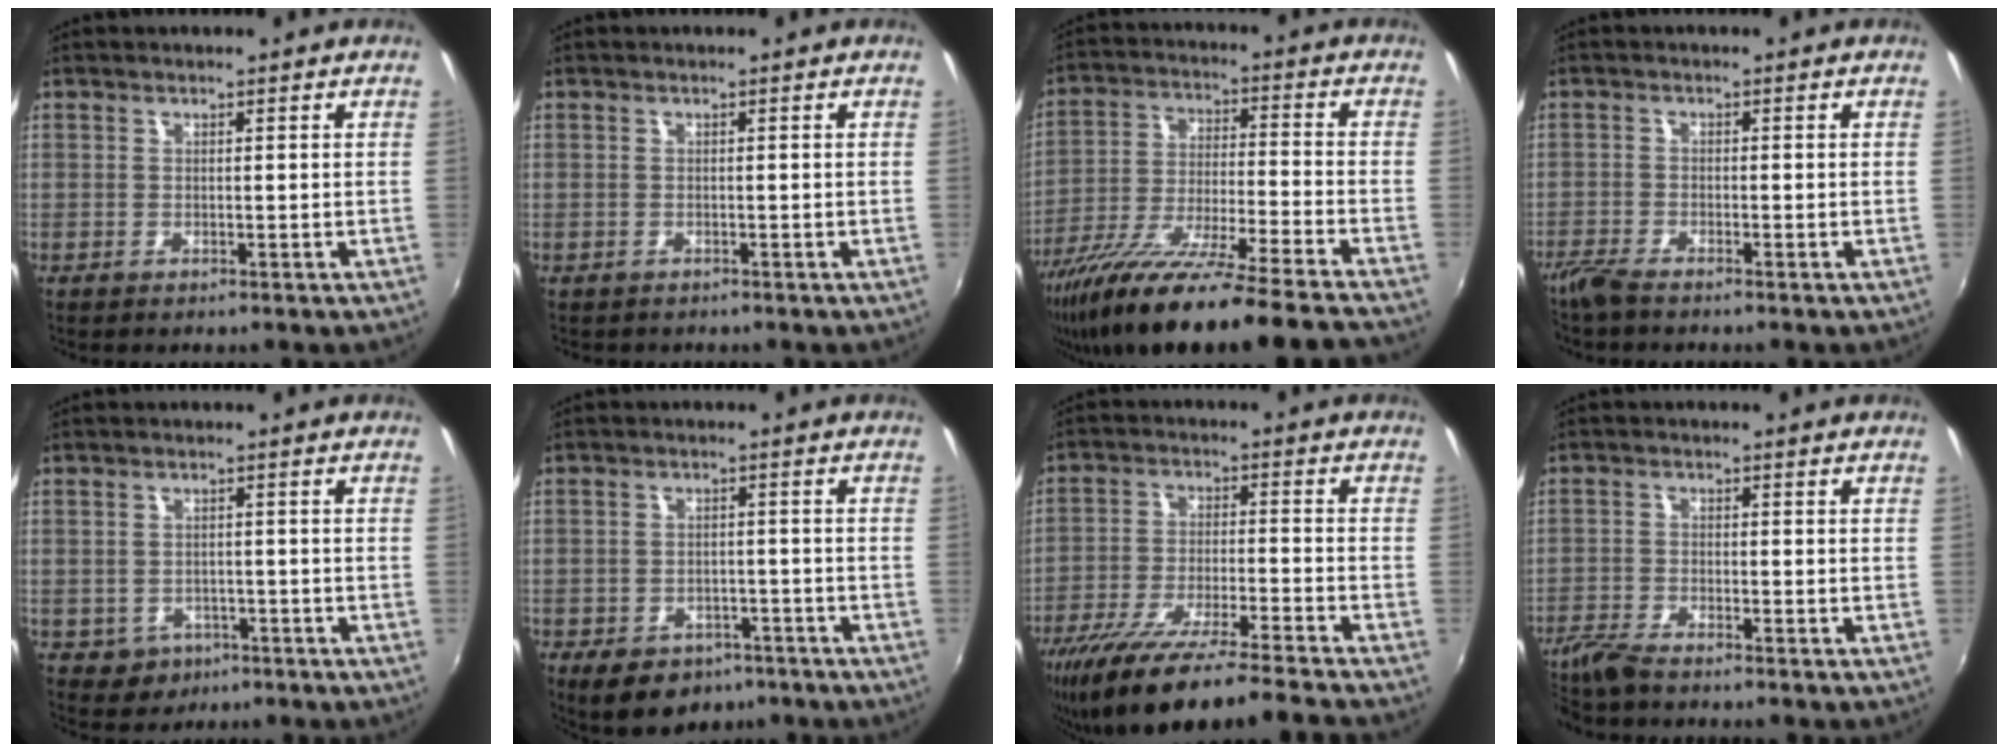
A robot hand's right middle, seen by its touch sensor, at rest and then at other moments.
{"total": 0.6, "force": [-0.5, 0.4, 0.0], "torque": [-0.005, -0.002, -0.007]}
{"total": 23.8, "force": [-20.0, -1.0, 12.7], "torque": [-0.215, -0.067, -0.329]}
{"total": 3.5, "force": [-3.1, 0.2, 1.6], "torque": [-0.048, -0.012, -0.064]}
{"total": 4.6, "force": [-1.9, 4.0, 1.1], "torque": [-0.035, 0.000, -0.018]}
{"total": 9.6, "force": [-6.1, 6.4, 3.9], "torque": [-0.089, -0.002, -0.075]}
{"total": 16.7, "force": [-14.3, -0.7, 8.5], "torque": [-0.171, -0.035, -0.243]}
{"total": 5.1, "force": [-4.6, 0.5, 2.1], "torque": [-0.061, -0.015, -0.093]}